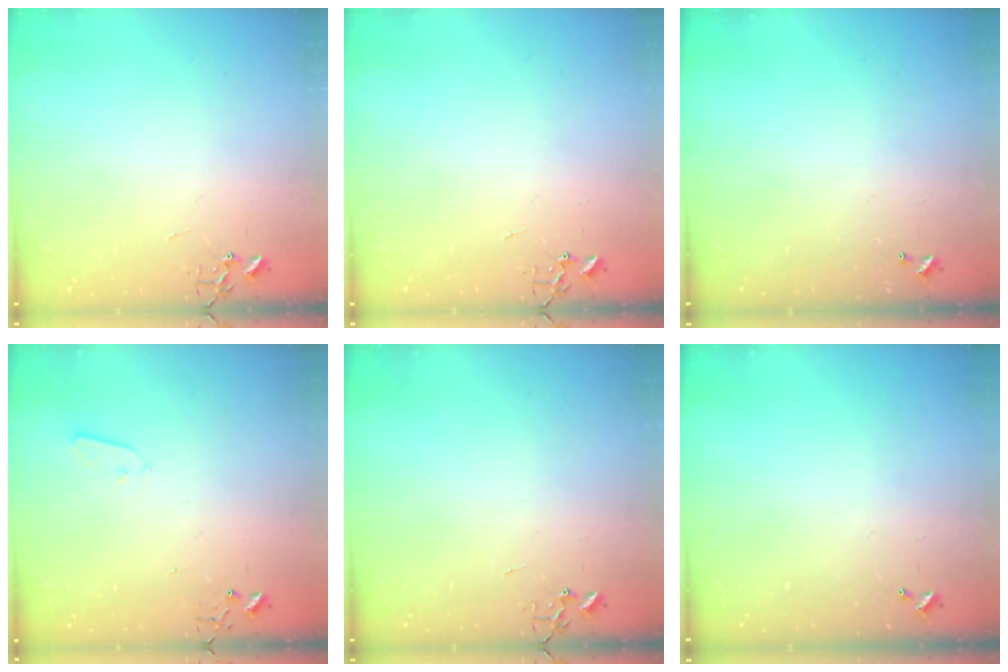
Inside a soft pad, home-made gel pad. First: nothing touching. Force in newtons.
{"total": 0.0}
{"total": 0.0}
{"total": 2.9, "press": 2.9, "slide": 0.4}
{"total": 0.0}
{"total": 0.0}